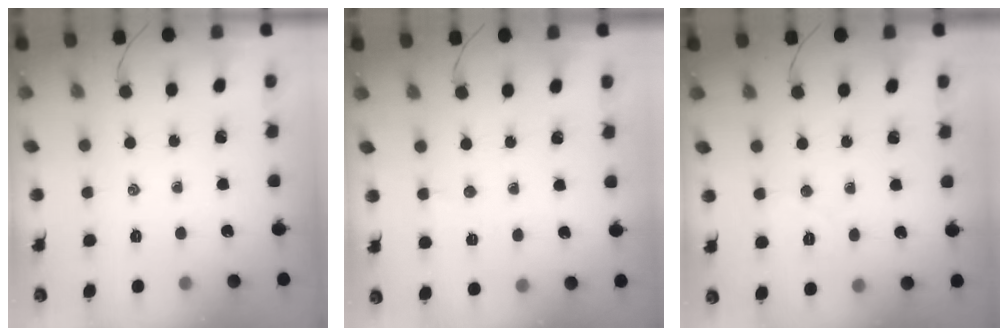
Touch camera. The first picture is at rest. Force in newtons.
{"total": 2.9, "press": 2.7, "slide": 1.0}
{"total": 3.9, "press": 3.8, "slide": 0.9}